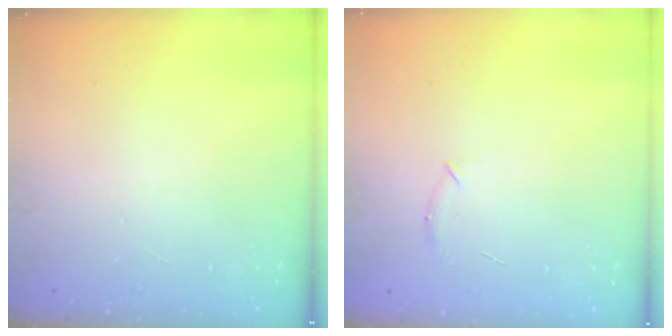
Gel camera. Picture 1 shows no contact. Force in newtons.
{"total": 5.0, "press": 4.8, "slide": 1.2}